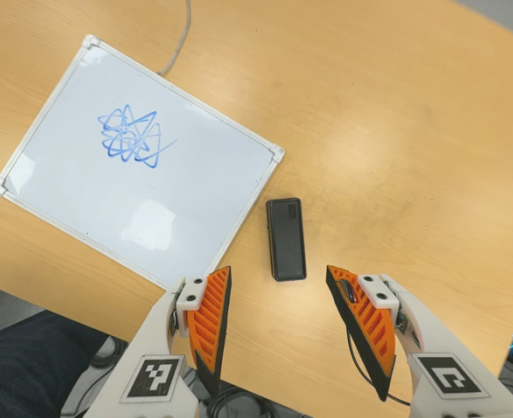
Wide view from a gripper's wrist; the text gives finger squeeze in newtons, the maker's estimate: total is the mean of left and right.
{"total": 0.0}